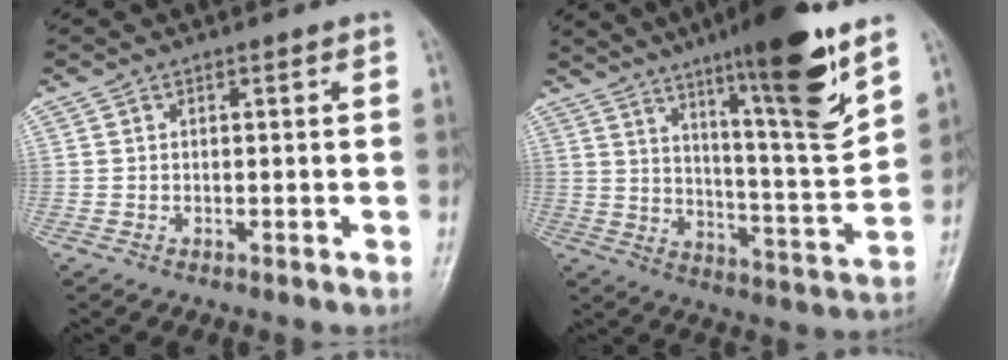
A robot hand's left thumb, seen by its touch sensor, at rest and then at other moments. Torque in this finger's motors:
{"motor_torque": [3.08, 1.47, 1.66, -1.11, 0.51]}